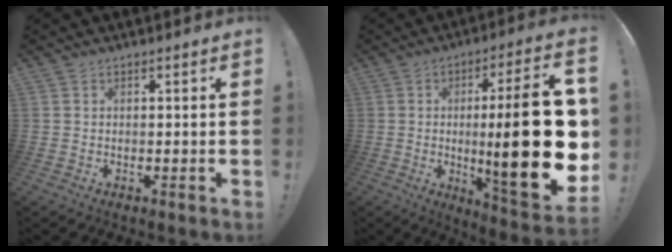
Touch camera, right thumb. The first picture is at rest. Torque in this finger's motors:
{"motor_torque": [0.68, 1.60, 2.77, 0.00, 0.65]}